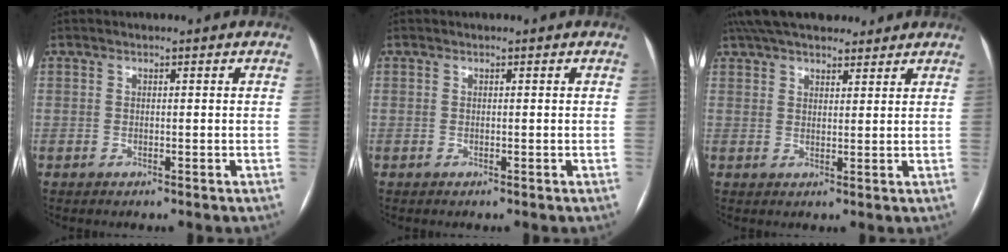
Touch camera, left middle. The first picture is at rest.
{"total": 0.0}
{"total": 14.3, "force": [11.9, 4.6, 6.4], "torque": [-0.111, 0.050, 0.185]}